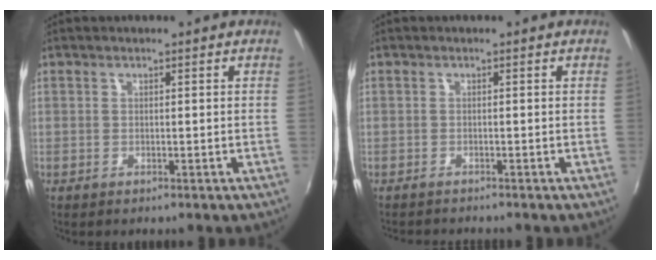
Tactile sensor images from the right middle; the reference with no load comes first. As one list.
[{"total": 2.3, "force": [-2.3, 0.3, 0.5], "torque": [-0.019, -0.015, -0.040]}]